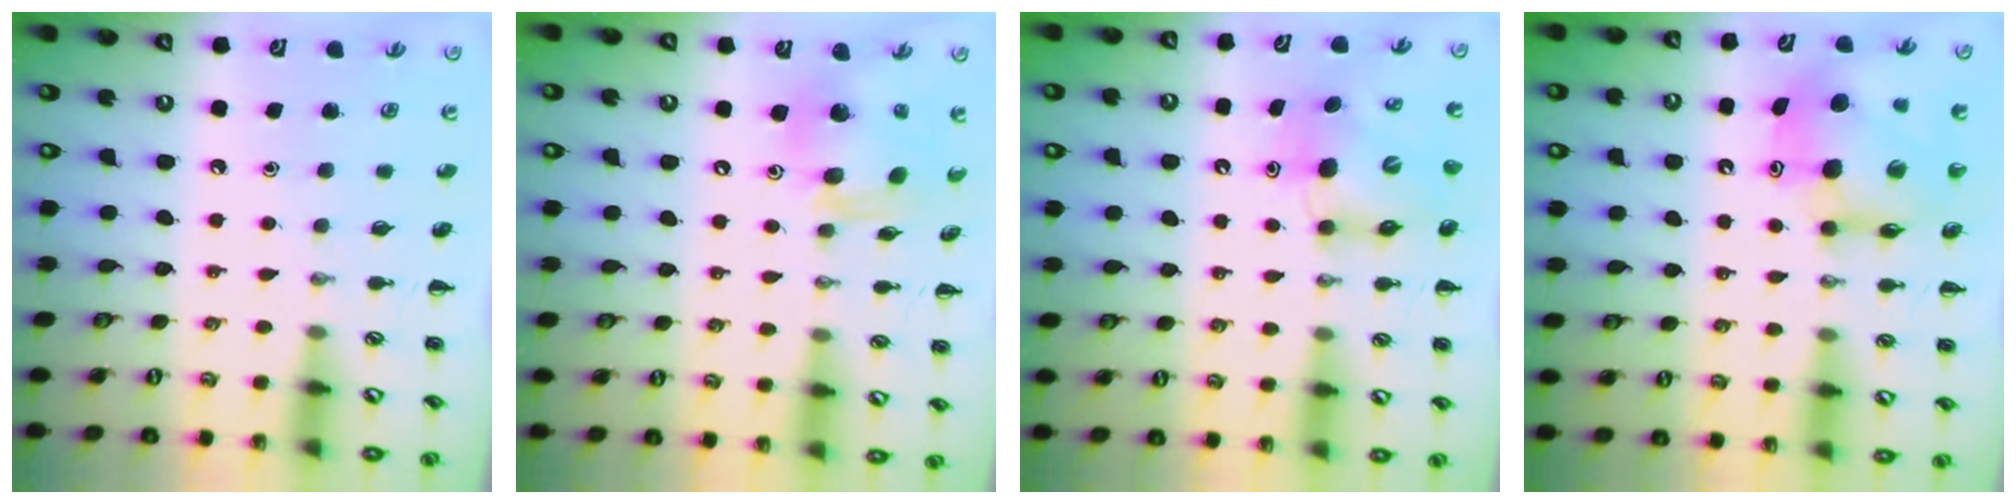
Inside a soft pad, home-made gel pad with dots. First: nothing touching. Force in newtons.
{"total": 13.4, "press": 12.8, "slide": 3.9}
{"total": 7.6, "press": 7.5, "slide": 1.4}
{"total": 9.4, "press": 9.1, "slide": 2.2}